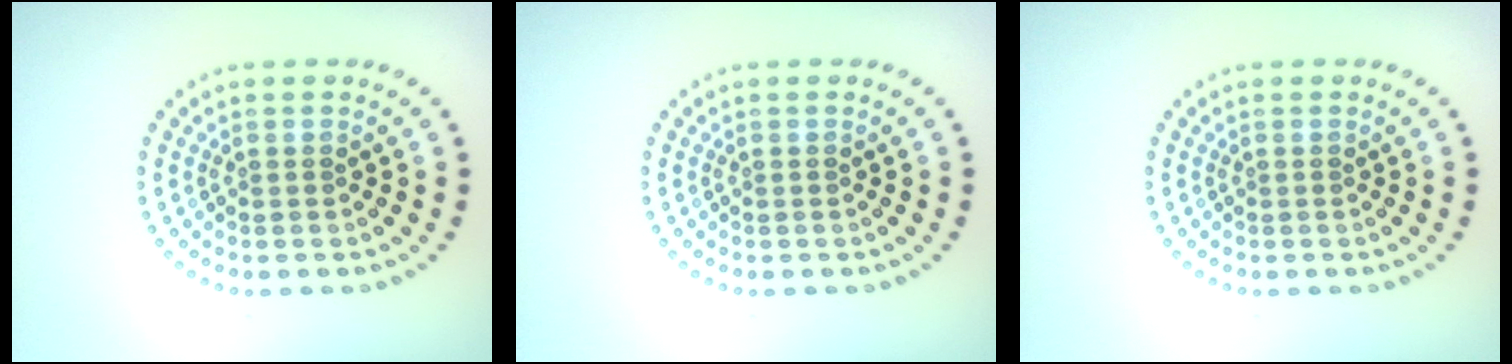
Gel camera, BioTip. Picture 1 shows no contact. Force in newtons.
{"total": 0.0}
{"total": 0.0}